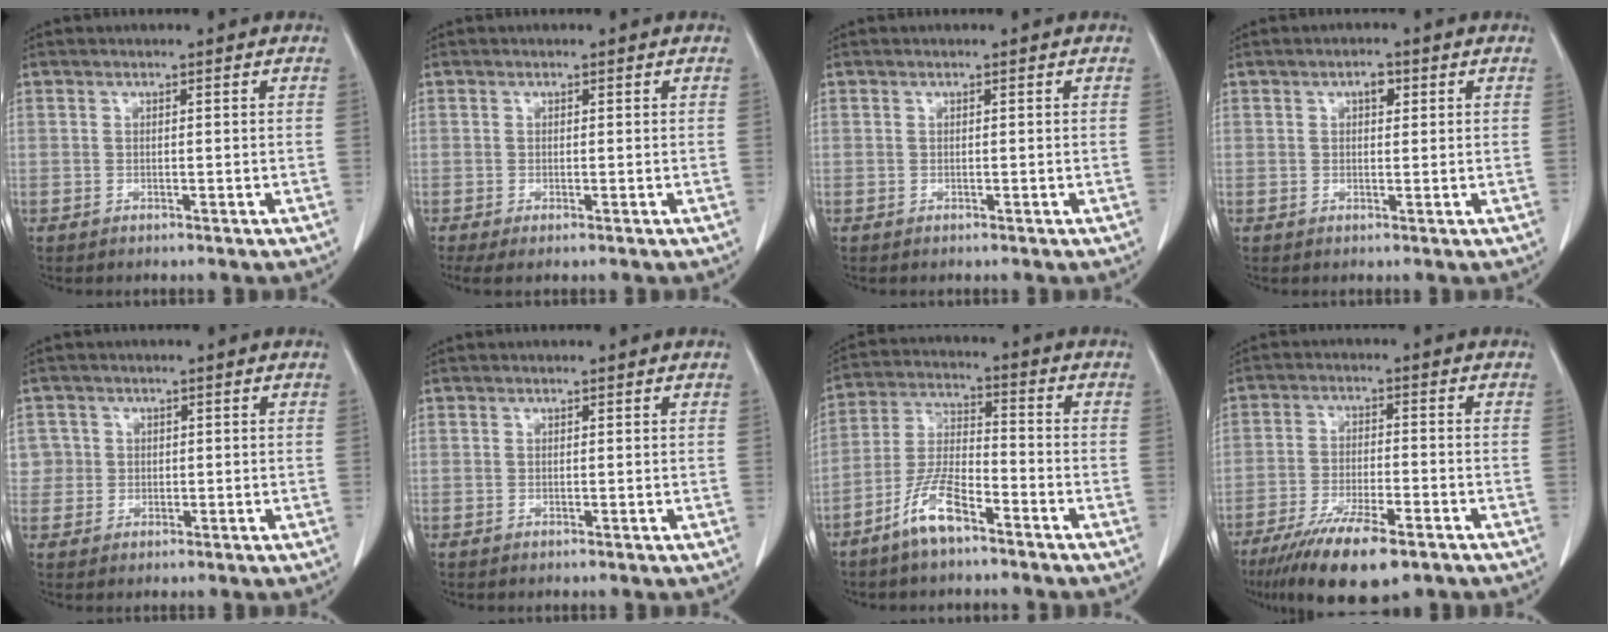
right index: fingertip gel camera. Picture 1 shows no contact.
{"total": 1.9, "force": [-1.0, 0.4, 1.5], "torque": [-0.025, -0.008, -0.017]}
{"total": 0.0}
{"total": 1.9, "force": [0.8, 1.0, 1.4], "torque": [-0.020, 0.004, 0.010]}
{"total": 3.2, "force": [0.5, 3.1, -0.2], "torque": [0.024, 0.007, 0.008]}
{"total": 0.0}
{"total": 8.6, "force": [-5.7, 2.0, 6.1], "torque": [-0.135, -0.005, -0.114]}
{"total": 12.2, "force": [-8.2, 2.6, 8.6], "torque": [-0.145, -0.025, -0.133]}